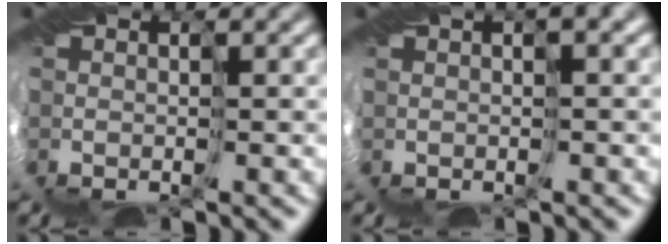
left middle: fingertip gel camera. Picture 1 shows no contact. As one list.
[{"total": 2.9, "force": [1.5, 0.5, 2.4], "torque": [-0.038, 0.012, 0.018]}]